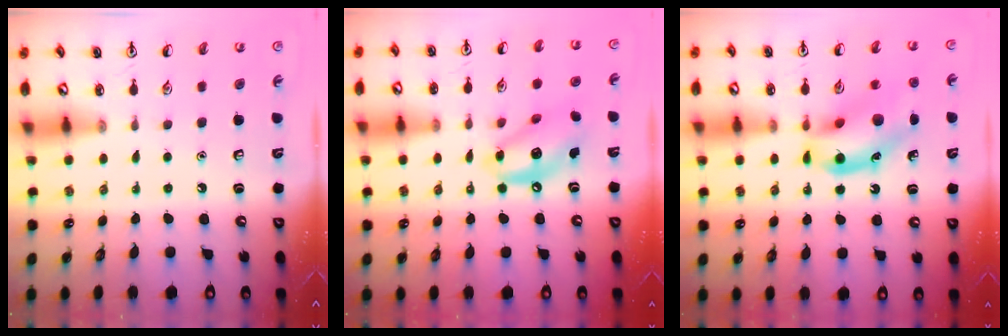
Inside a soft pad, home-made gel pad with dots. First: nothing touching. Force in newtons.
{"total": 13.1, "press": 12.7, "slide": 3.3}
{"total": 15.1, "press": 14.7, "slide": 3.5}